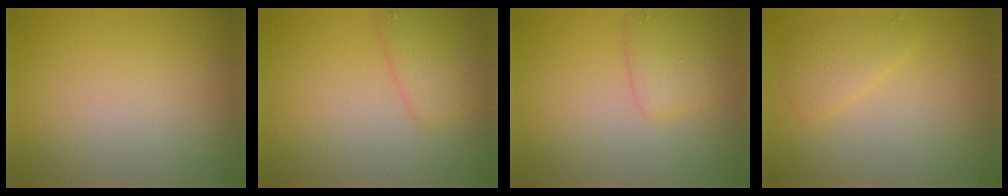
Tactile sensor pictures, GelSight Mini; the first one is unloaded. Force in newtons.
{"total": 2.6, "press": 2.5, "slide": 0.2}
{"total": 2.2, "press": 2.2, "slide": 0.1}
{"total": 2.0, "press": 2.0, "slide": 0.1}